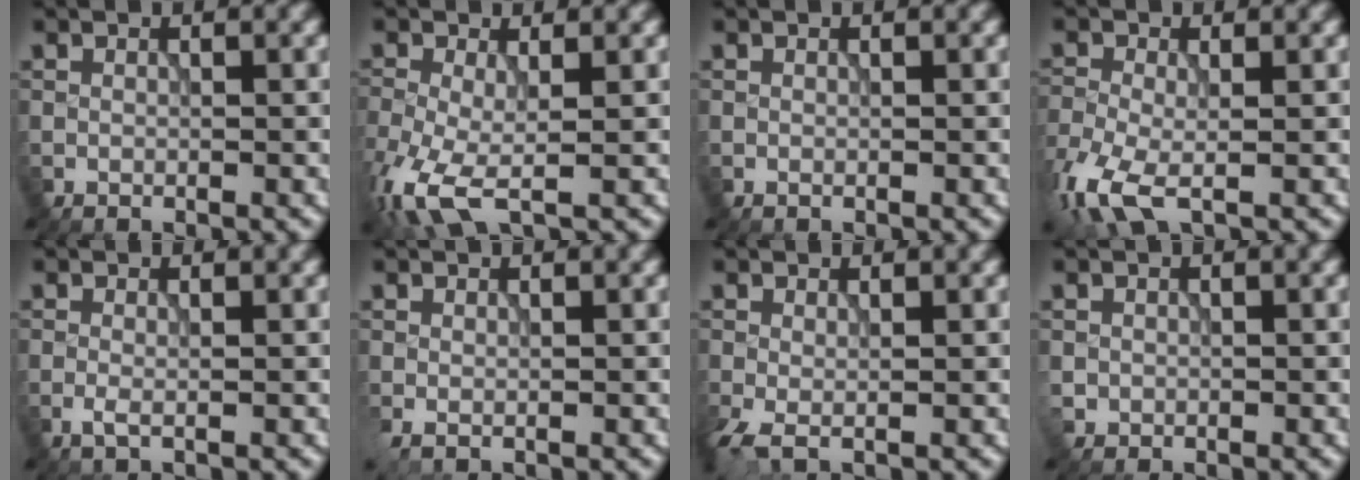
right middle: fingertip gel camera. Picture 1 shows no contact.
{"total": 6.2, "force": [-2.6, 2.7, 5.0], "torque": [-0.124, -0.019, -0.055]}
{"total": 0.0}
{"total": 6.0, "force": [-2.9, 2.8, 4.4], "torque": [-0.106, -0.015, -0.067]}
{"total": 0.8, "force": [-0.2, 0.0, 0.8], "torque": [-0.016, -0.003, -0.008]}
{"total": 0.9, "force": [0.1, 0.2, 0.8], "torque": [-0.020, 0.000, 0.000]}
{"total": 2.2, "force": [-0.6, 0.8, 1.9], "torque": [-0.050, -0.006, -0.014]}
{"total": 0.9, "force": [0.0, 0.9, 0.0], "torque": [0.000, -0.003, -0.001]}